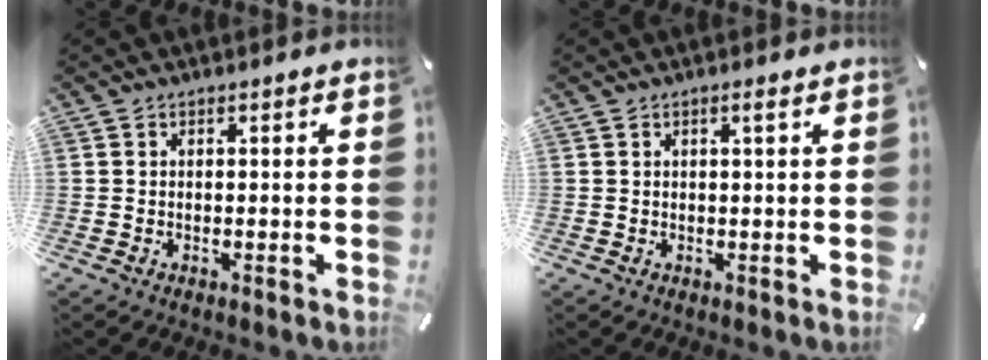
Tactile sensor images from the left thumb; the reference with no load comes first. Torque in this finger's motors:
{"motor_torque": [-0.20, -0.12, 0.09, 0.20, -0.02]}